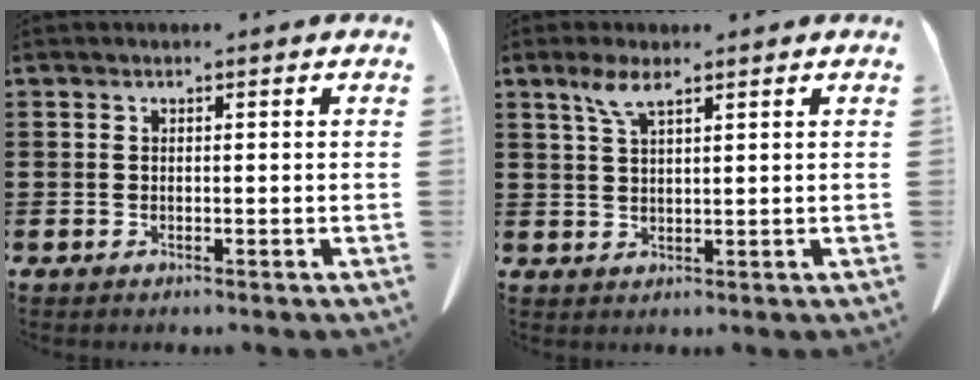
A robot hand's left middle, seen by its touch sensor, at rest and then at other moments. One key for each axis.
{"total": 4.1, "fx": 2.6, "fy": 0.9, "fz": 3.1, "tx": -0.070, "ty": 0.004, "tz": 0.046}